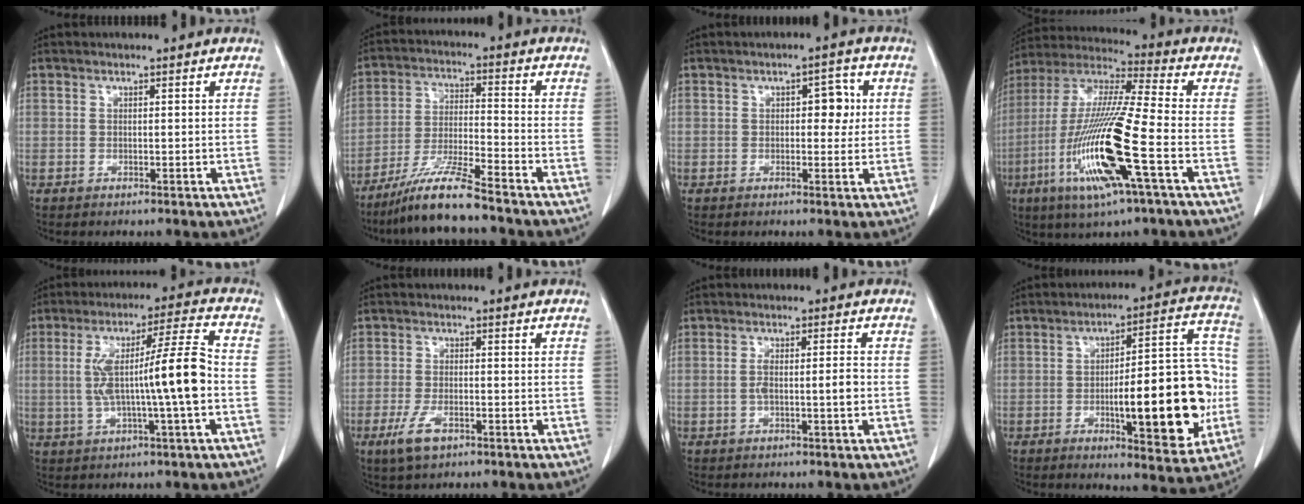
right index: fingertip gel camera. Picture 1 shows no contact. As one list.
[{"total": 9.8, "force": [-7.9, -0.4, 5.7], "torque": [-0.113, -0.025, -0.150]}, {"total": 3.7, "force": [0.6, 2.0, 3.1], "torque": [-0.035, 0.011, 0.008]}, {"total": 19.3, "force": [-6.5, 0.9, 18.2], "torque": [-0.390, -0.026, -0.127]}, {"total": 12.7, "force": [-1.0, 0.1, 12.7], "torque": [-0.225, 0.021, -0.019]}, {"total": 4.7, "force": [-2.6, 1.7, 3.5], "torque": [-0.080, -0.007, -0.044]}, {"total": 3.9, "force": [-0.8, 0.4, 3.8], "torque": [-0.072, 0.008, -0.012]}, {"total": 19.3, "force": [-3.7, 5.1, 18.2], "torque": [-0.242, 0.024, -0.047]}]